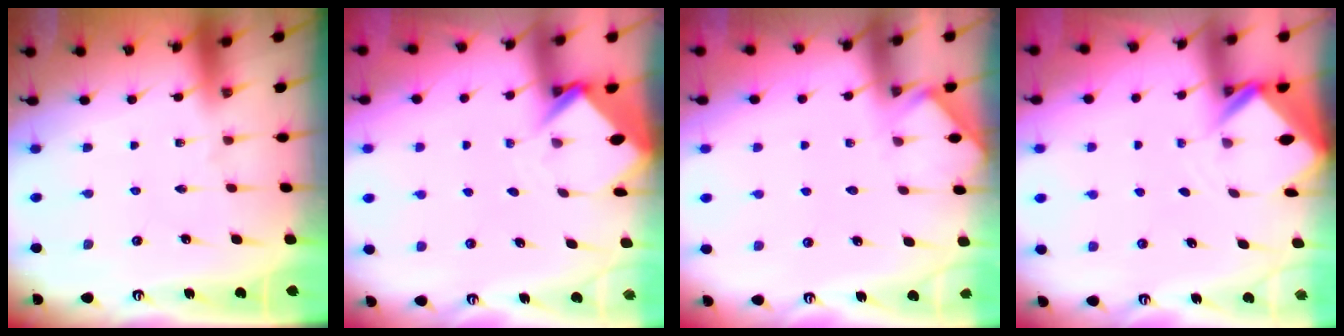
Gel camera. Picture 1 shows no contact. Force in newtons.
{"total": 3.8, "press": 3.8, "slide": 0.3}
{"total": 2.6, "press": 2.6, "slide": 0.4}
{"total": 2.9, "press": 2.9, "slide": 0.2}